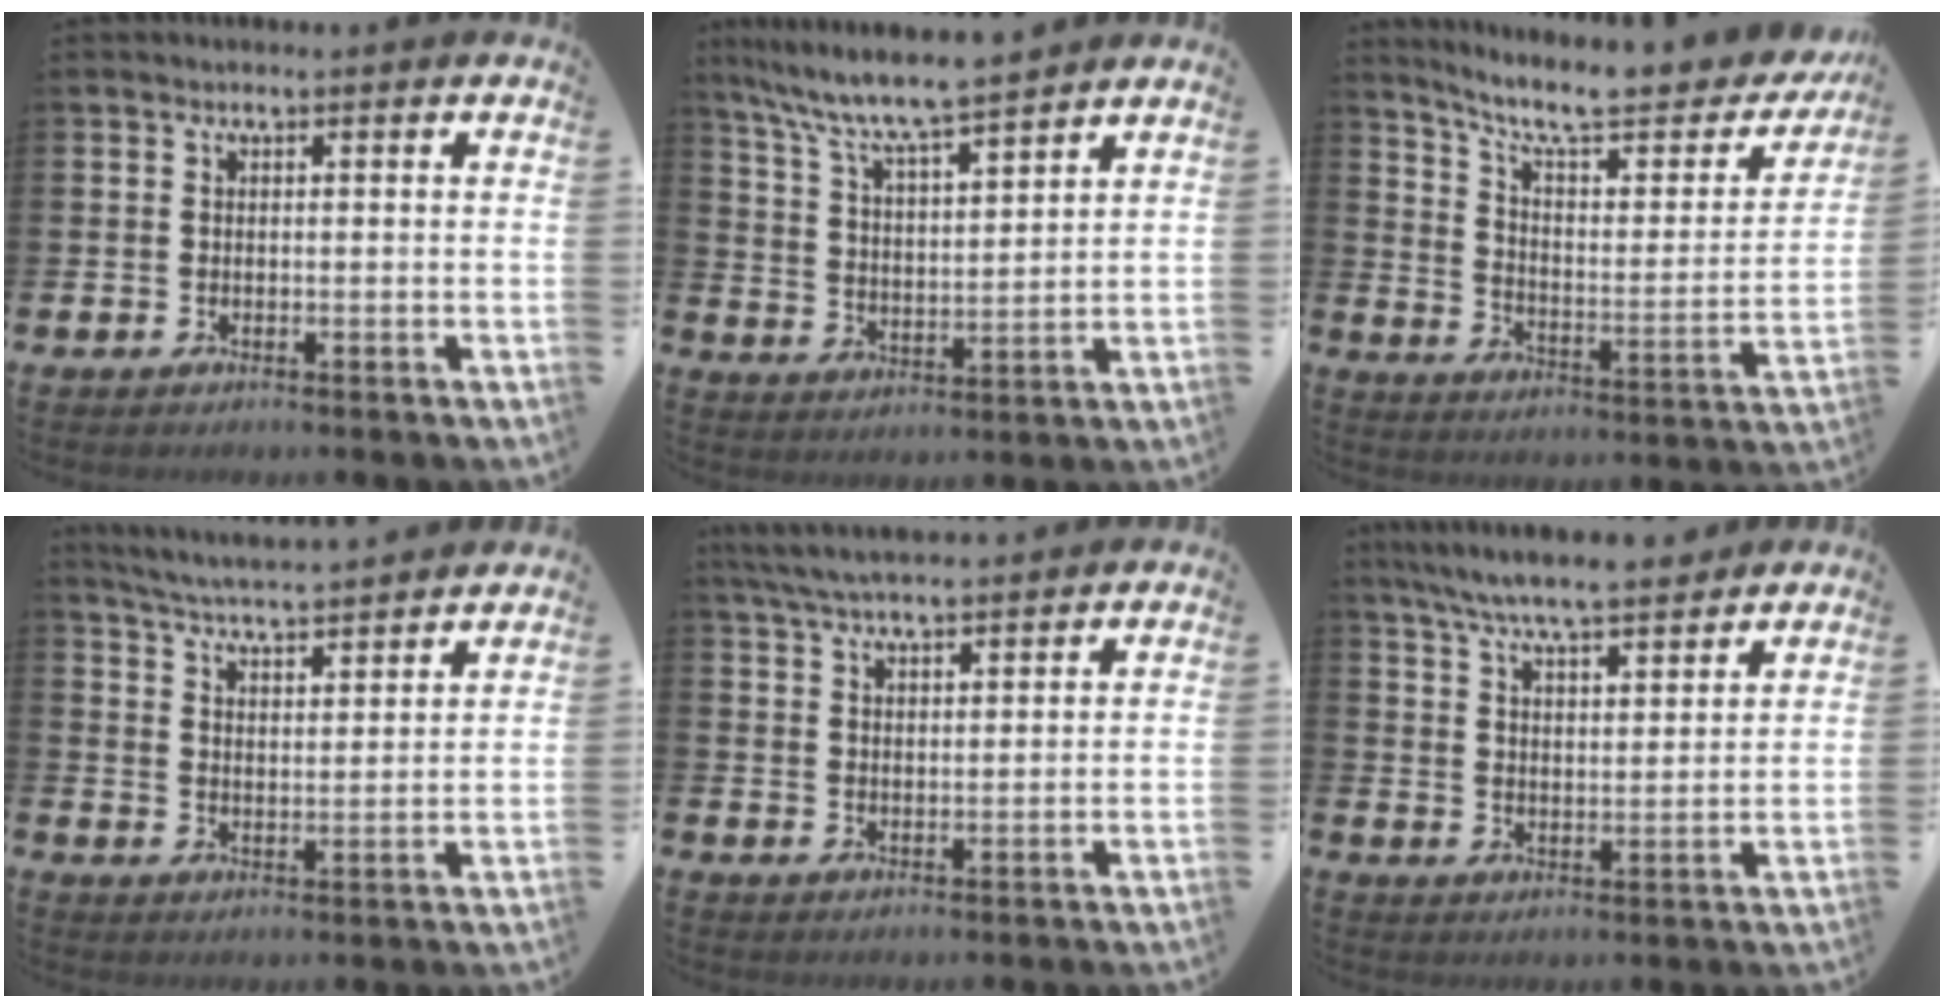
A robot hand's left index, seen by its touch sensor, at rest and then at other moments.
{"total": 8.0, "force": [7.5, 0.4, 2.8], "torque": [-0.089, -0.047, 0.133]}
{"total": 9.7, "force": [8.2, 2.2, 4.8], "torque": [-0.117, -0.057, 0.135]}
{"total": 5.3, "force": [5.3, -0.2, 0.8], "torque": [-0.040, -0.038, 0.091]}
{"total": 5.4, "force": [5.1, 0.5, 1.5], "torque": [-0.051, -0.013, 0.095]}
{"total": 7.5, "force": [7.1, 0.6, 2.4], "torque": [-0.075, -0.035, 0.128]}